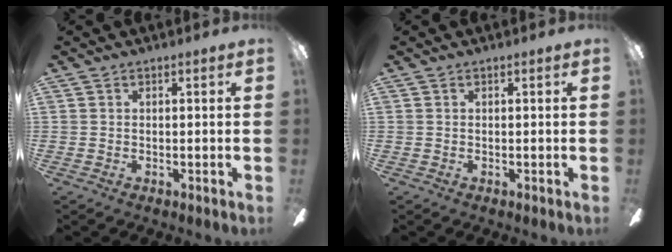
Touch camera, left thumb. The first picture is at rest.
{"total": 0.0}